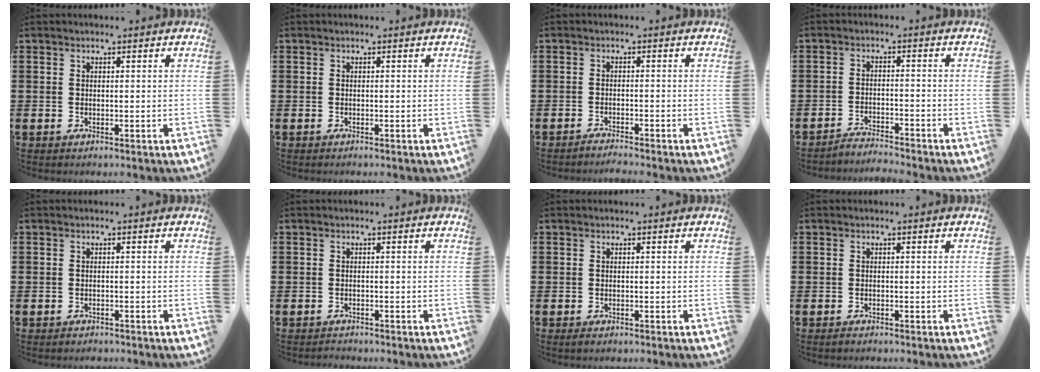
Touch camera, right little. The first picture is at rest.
{"total": 0.0}
{"total": 1.4, "force": [-1.4, -0.2, 0.2], "torque": [-0.004, 0.001, -0.028]}
{"total": 2.6, "force": [-2.6, -0.2, -0.1], "torque": [-0.003, 0.004, -0.055]}
{"total": 0.6, "force": [-0.6, 0.1, 0.0], "torque": [-0.003, -0.001, -0.013]}
{"total": 0.7, "force": [-0.7, 0.1, -0.1], "torque": [-0.001, -0.001, -0.014]}
{"total": 0.5, "force": [-0.3, 0.2, 0.4], "torque": [-0.009, 0.002, -0.006]}
{"total": 0.5, "force": [-0.5, 0.2, 0.1], "torque": [-0.004, -0.002, -0.010]}